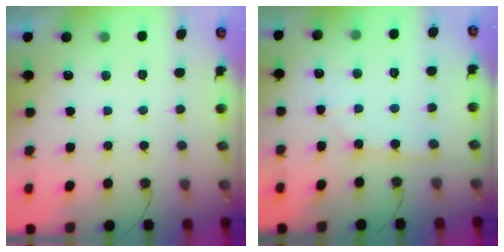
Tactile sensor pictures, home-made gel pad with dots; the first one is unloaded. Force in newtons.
{"total": 1.3, "press": 1.3, "slide": 0.2}